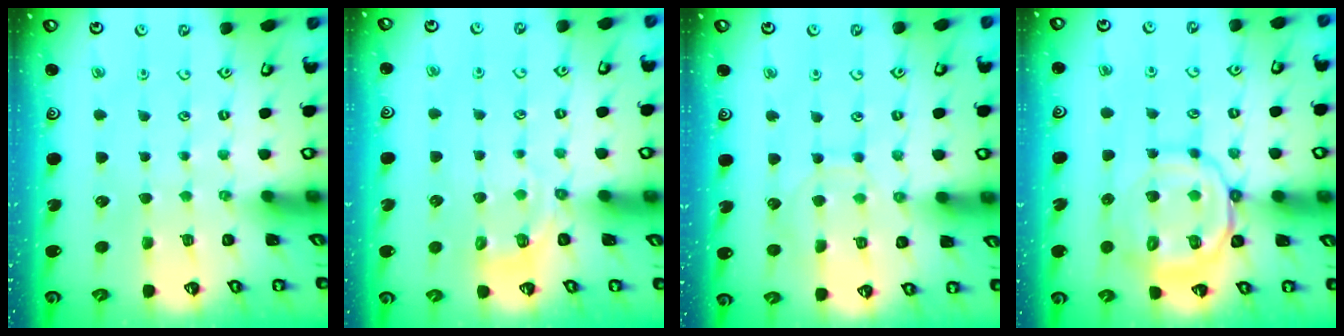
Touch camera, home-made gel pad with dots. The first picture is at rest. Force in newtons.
{"total": 4.0, "press": 3.4, "slide": 1.9}
{"total": 6.9, "press": 6.8, "slide": 0.7}
{"total": 13.2, "press": 13.1, "slide": 1.8}